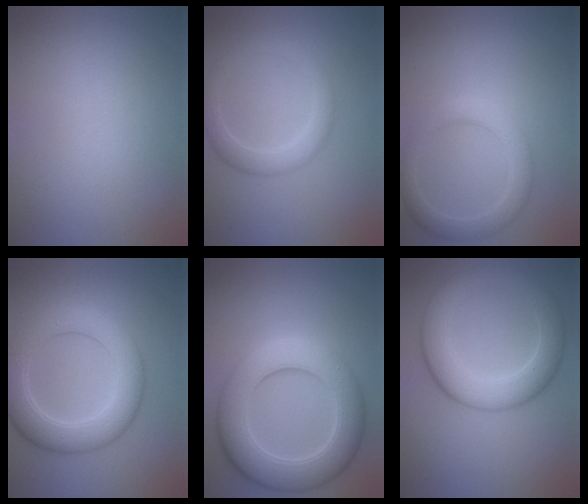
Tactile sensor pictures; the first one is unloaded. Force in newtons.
{"total": 2.7, "press": 2.7, "slide": 0.1}
{"total": 3.1, "press": 3.1, "slide": 0.1}
{"total": 6.5, "press": 6.5, "slide": 0.1}
{"total": 8.5, "press": 8.5, "slide": 0.2}
{"total": 6.2, "press": 6.2, "slide": 0.2}